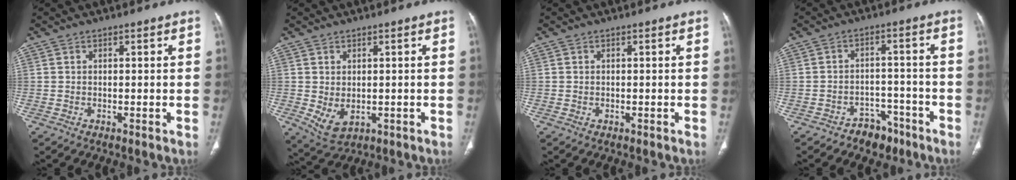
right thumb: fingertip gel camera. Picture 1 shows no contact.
{"total": 5.2, "force": [-0.6, 3.4, 3.9], "torque": [-0.065, -0.009, 0.009]}
{"total": 0.0}
{"total": 6.1, "force": [-4.2, 4.1, 1.5], "torque": [0.003, 0.042, -0.059]}